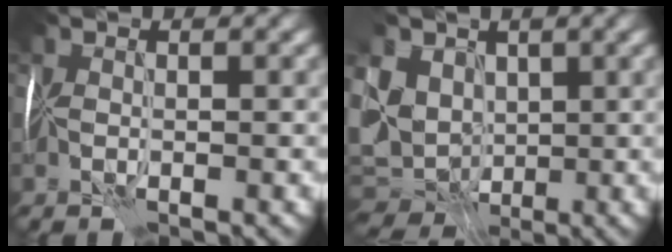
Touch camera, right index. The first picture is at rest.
{"total": 8.6, "force": [1.1, 7.0, 4.9], "torque": [-0.100, 0.002, 0.025]}